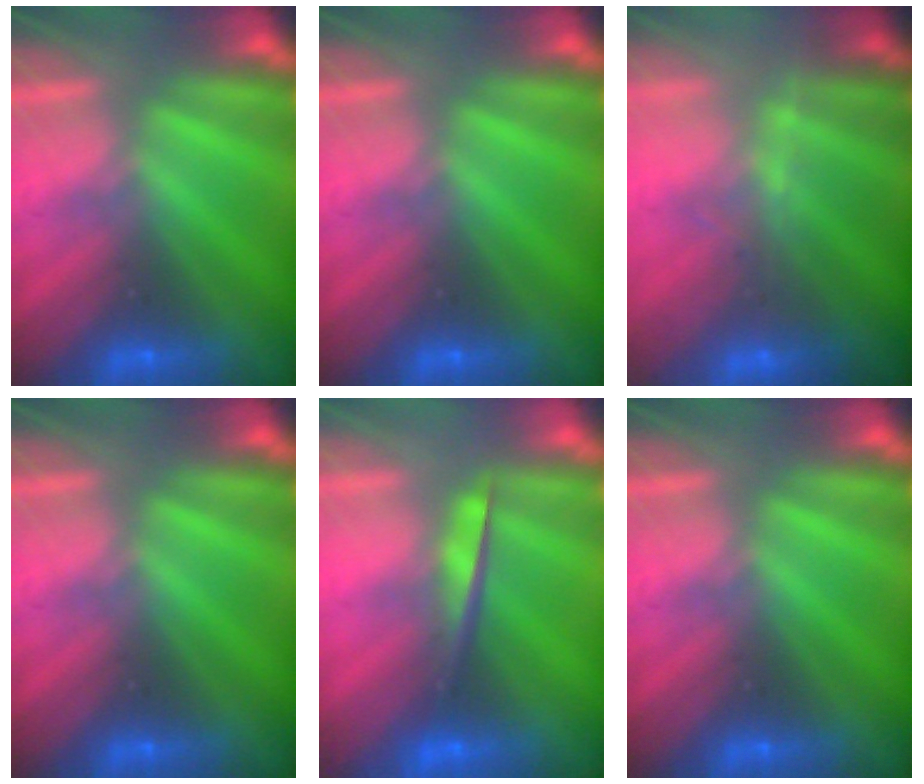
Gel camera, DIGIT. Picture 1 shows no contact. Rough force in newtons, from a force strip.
{"total": 0.0}
{"total": 7.6}
{"total": 0.0}
{"total": 4.7}
{"total": 0.0}